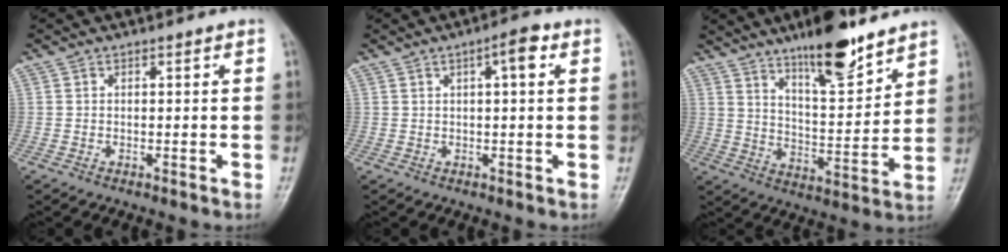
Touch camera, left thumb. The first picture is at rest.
{"total": 4.0, "force": [1.5, 1.0, 3.6], "torque": [-0.053, 0.006, 0.020]}
{"total": 14.2, "force": [10.4, 3.7, 9.0], "torque": [-0.120, -0.071, 0.175]}